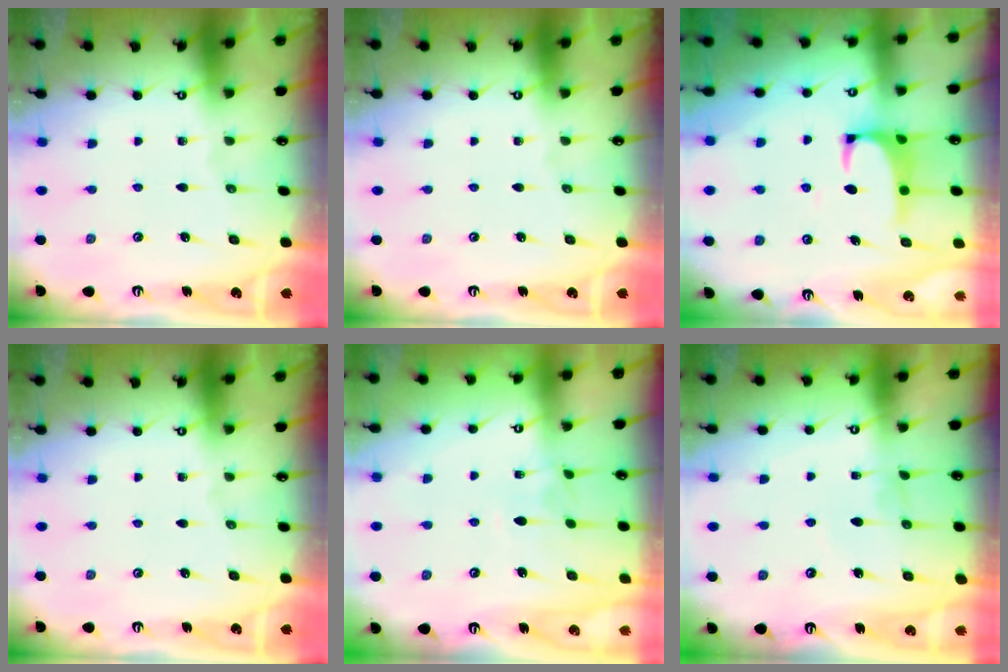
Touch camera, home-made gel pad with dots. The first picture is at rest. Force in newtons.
{"total": 0.0}
{"total": 1.3, "press": 1.2, "slide": 0.5}
{"total": 0.0}
{"total": 2.7, "press": 2.7, "slide": 0.4}
{"total": 0.9, "press": 0.8, "slide": 0.2}